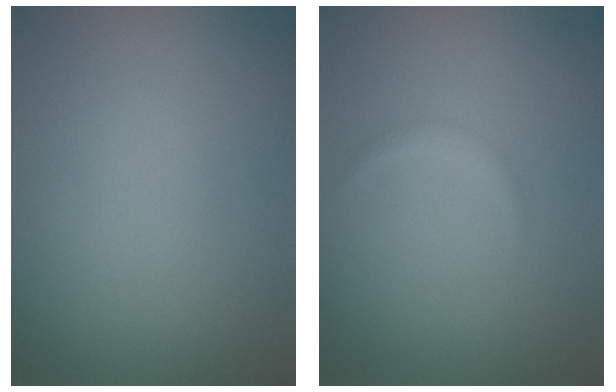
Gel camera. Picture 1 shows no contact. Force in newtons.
{"total": 0.7, "press": 0.7, "slide": 0.0}